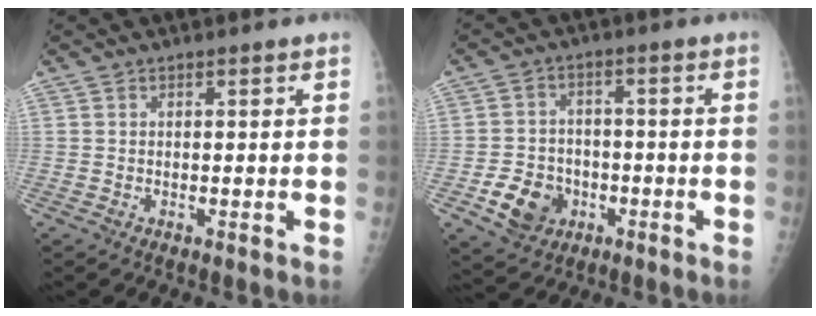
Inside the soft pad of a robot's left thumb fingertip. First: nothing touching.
{"total": 8.7, "force": [-3.3, 7.2, 3.7], "torque": [-0.040, 0.017, -0.048]}